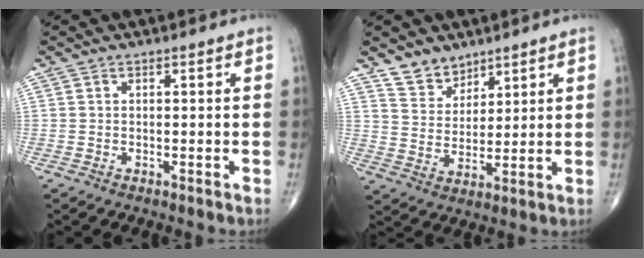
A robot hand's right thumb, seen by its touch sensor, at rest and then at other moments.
{"total": 6.5, "force": [5.1, 3.8, 1.4], "torque": [0.002, -0.042, 0.101]}